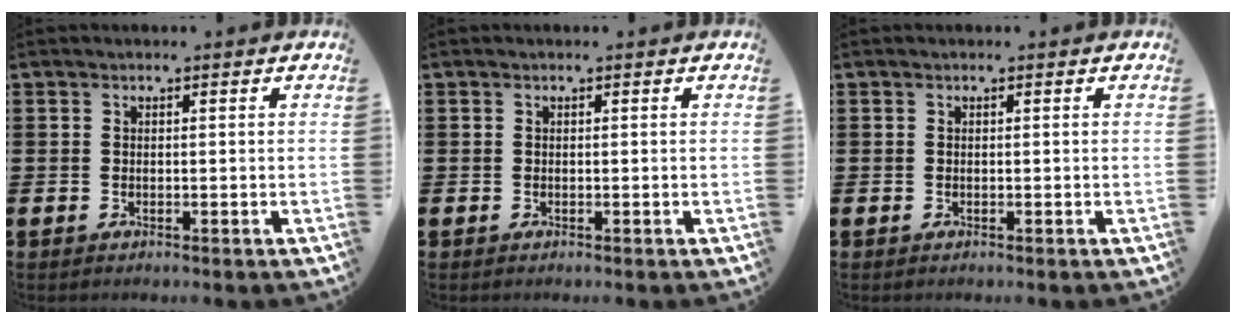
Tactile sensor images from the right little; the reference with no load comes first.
{"total": 0.0}
{"total": 0.0}